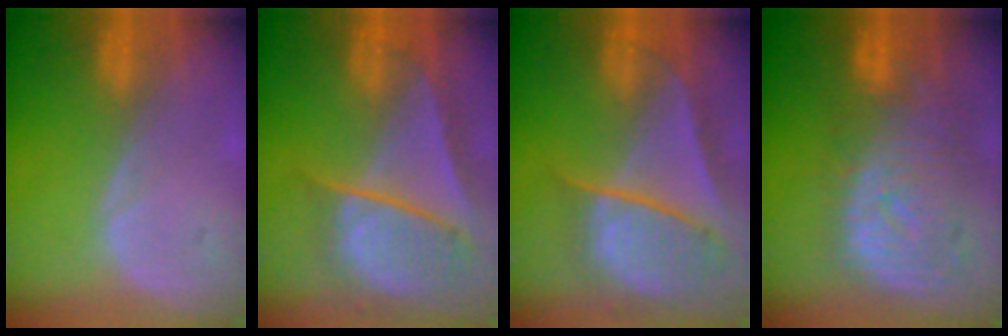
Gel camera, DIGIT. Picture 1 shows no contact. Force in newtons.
{"total": 9.5, "press": 8.1, "slide": 5.0}
{"total": 9.3, "press": 8.1, "slide": 4.7}
{"total": 11.3, "press": 9.9, "slide": 5.5}